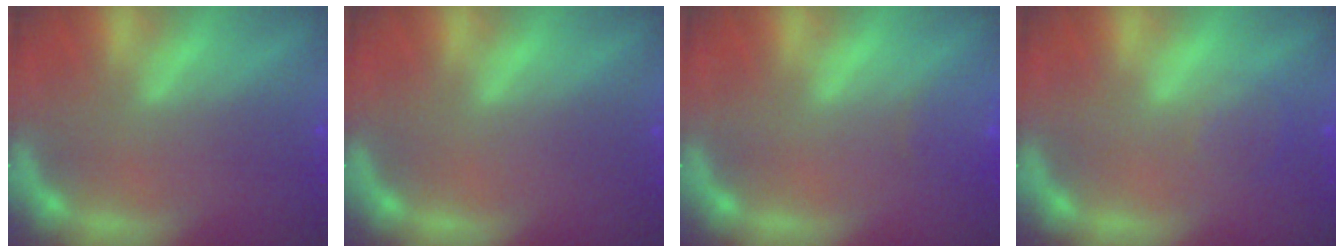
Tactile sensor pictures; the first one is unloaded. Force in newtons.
{"total": 0.0}
{"total": 1.9}
{"total": 1.5}